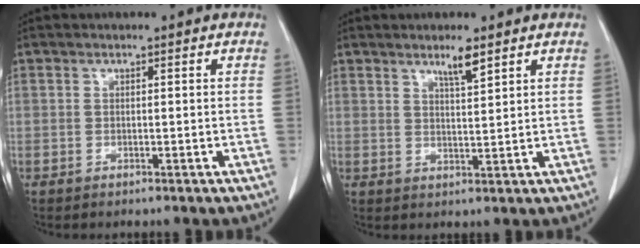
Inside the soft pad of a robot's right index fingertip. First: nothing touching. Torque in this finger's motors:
{"motor_torque": [0.12, 0.11, 0.04, 0.02]}